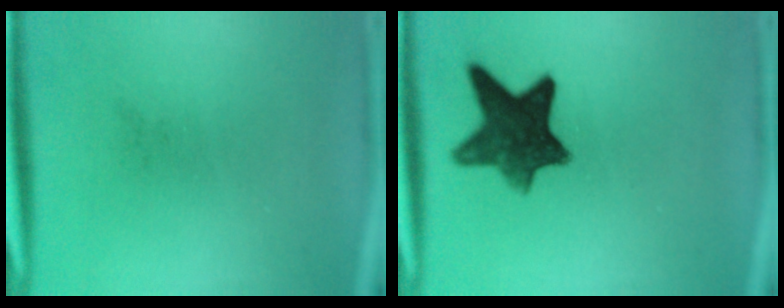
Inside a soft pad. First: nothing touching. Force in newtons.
{"total": 10.3}